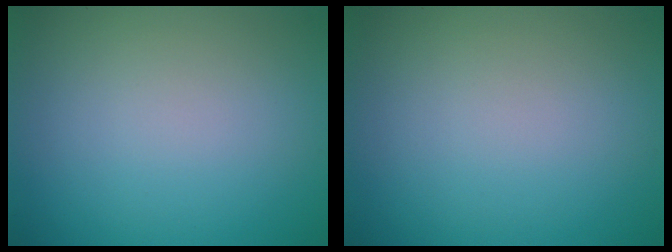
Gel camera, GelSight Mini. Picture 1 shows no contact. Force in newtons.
{"total": 0.0}